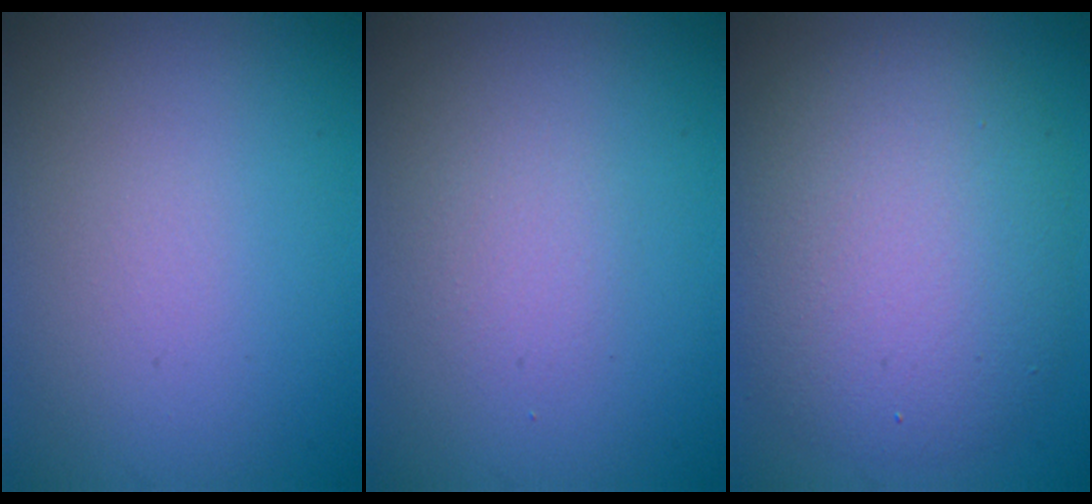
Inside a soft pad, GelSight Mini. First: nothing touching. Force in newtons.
{"total": 1.3, "press": 1.3, "slide": 0.0}
{"total": 7.9, "press": 7.9, "slide": 0.8}